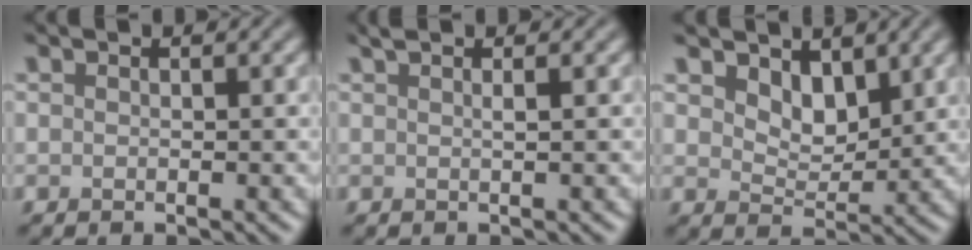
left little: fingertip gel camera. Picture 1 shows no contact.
{"total": 1.6, "force": [0.8, 0.5, 1.3], "torque": [-0.017, 0.001, 0.005]}
{"total": 2.7, "force": [2.1, 1.4, 1.1], "torque": [-0.030, -0.012, 0.032]}